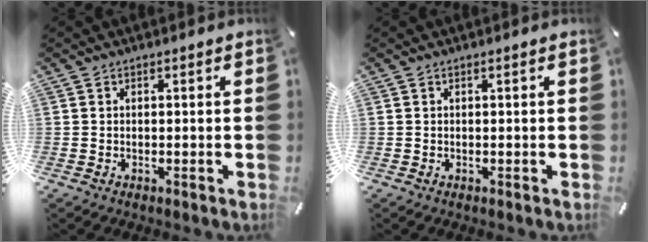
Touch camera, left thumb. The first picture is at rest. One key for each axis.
{"total": 0.0}